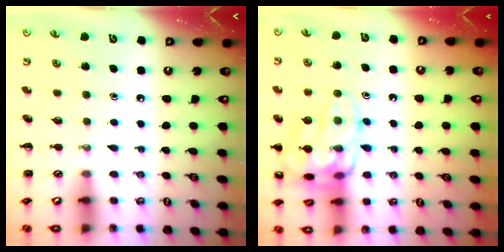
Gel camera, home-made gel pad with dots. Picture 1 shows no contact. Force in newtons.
{"total": 16.2, "press": 16.2, "slide": 0.3}